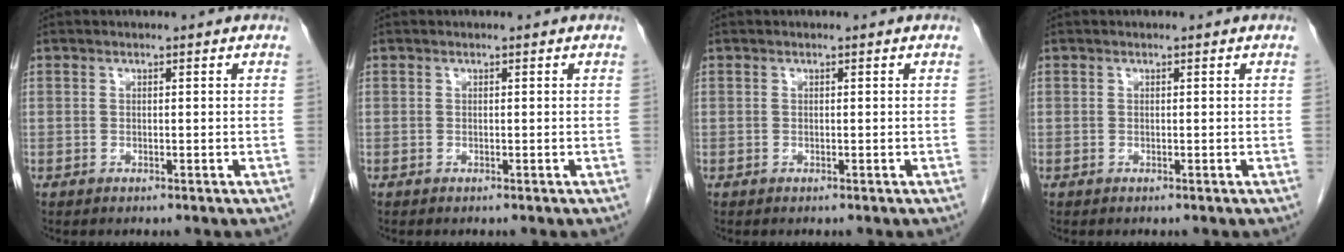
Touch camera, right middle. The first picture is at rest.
{"total": 0.0}
{"total": 0.0}
{"total": 0.0}